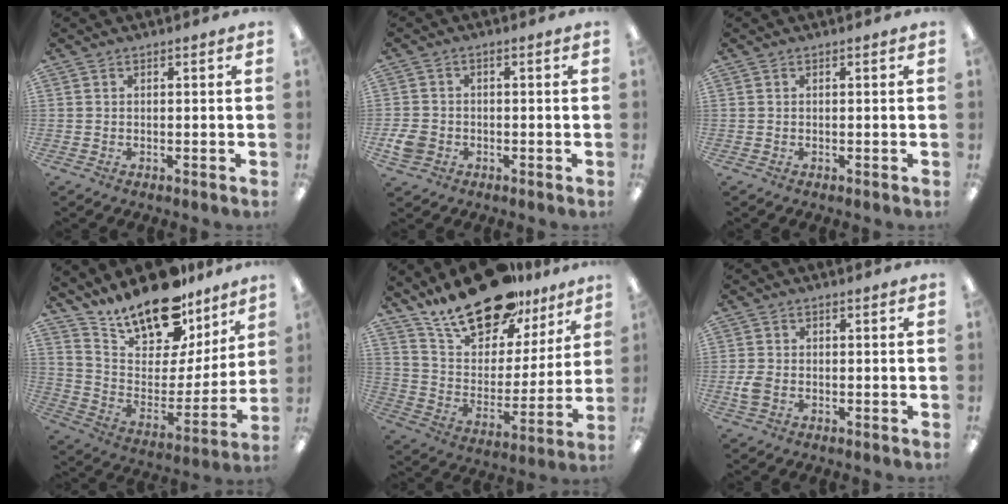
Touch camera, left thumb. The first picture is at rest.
{"total": 4.1, "force": [-1.5, 3.3, 1.9], "torque": [-0.041, 0.004, -0.028]}
{"total": 0.0}
{"total": 19.6, "force": [16.1, 8.1, 7.6], "torque": [-0.139, -0.119, 0.287]}
{"total": 21.1, "force": [16.7, 9.2, 9.0], "torque": [-0.160, -0.106, 0.297]}
{"total": 3.2, "force": [-0.8, 2.1, 2.3], "torque": [-0.052, 0.000, -0.017]}